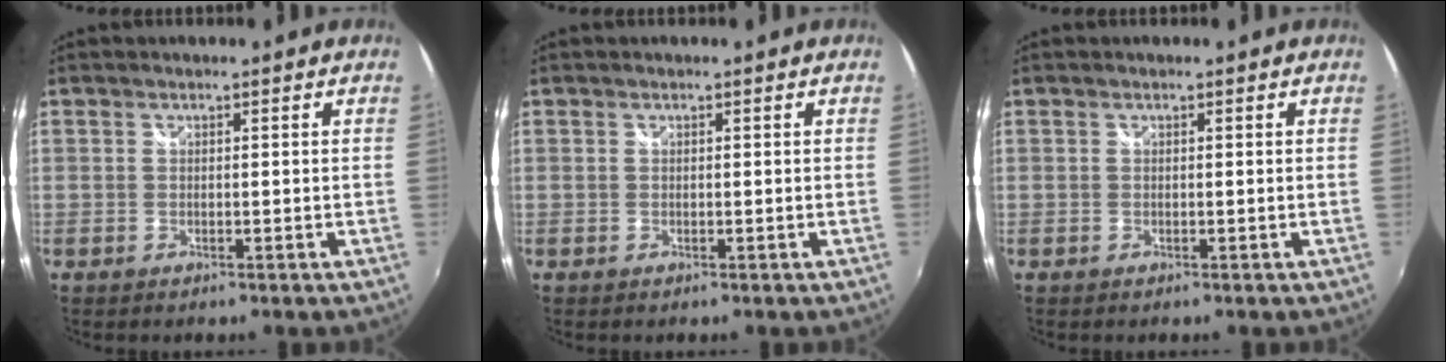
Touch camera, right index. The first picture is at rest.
{"total": 0.0}
{"total": 0.0}